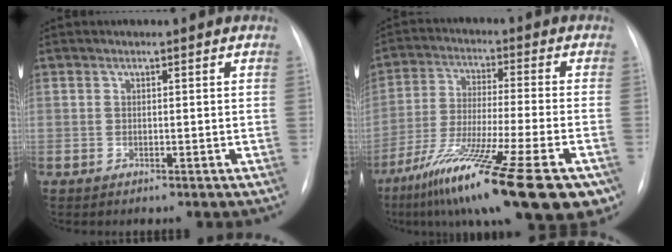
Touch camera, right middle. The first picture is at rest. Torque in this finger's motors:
{"motor_torque": [1.50, -0.64, 0.44, 0.21]}